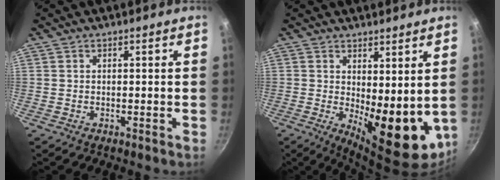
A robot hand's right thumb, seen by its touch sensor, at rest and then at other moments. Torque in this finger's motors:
{"motor_torque": [-0.20, 1.31, 1.57, 0.09, 0.13]}